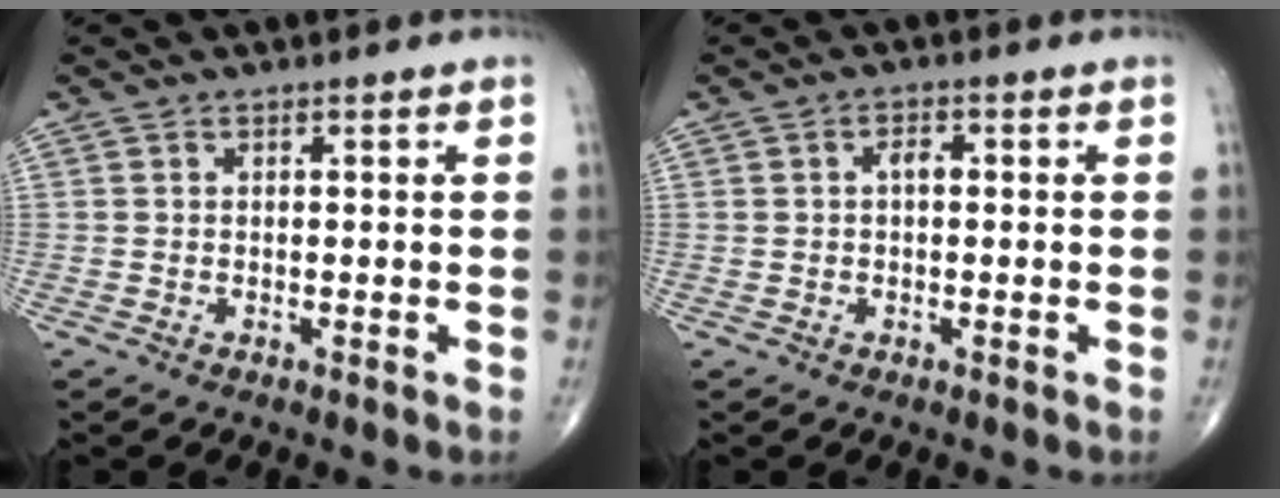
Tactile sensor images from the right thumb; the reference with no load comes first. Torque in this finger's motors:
{"motor_torque": [1.60, 1.96, -0.13, -0.07, 0.00]}